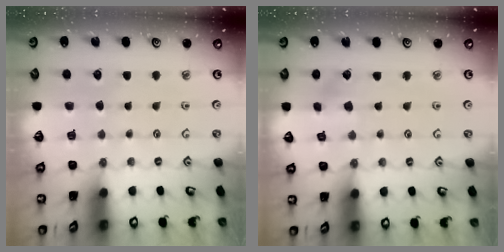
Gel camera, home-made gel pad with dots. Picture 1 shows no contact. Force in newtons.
{"total": 2.3, "press": 2.3, "slide": 0.1}